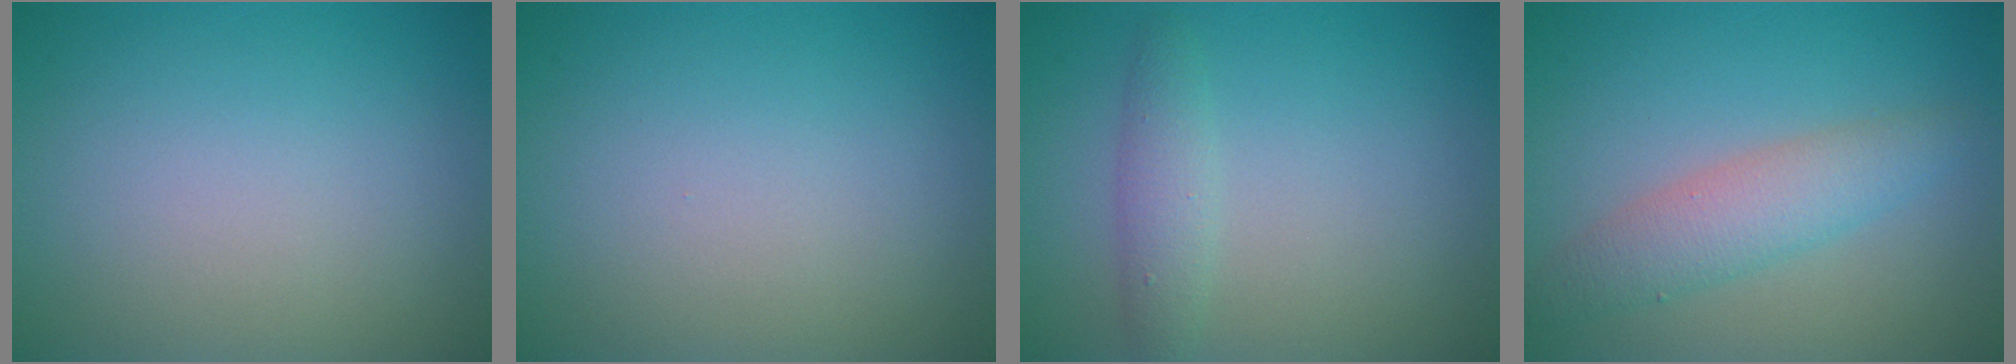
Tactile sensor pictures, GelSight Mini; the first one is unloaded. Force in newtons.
{"total": 0.0}
{"total": 1.9, "press": 1.9, "slide": 0.1}
{"total": 3.6, "press": 3.6, "slide": 0.1}